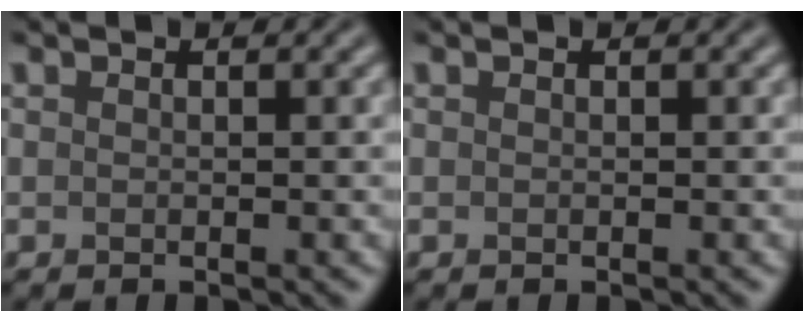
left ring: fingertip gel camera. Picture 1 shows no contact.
{"total": 0.0}